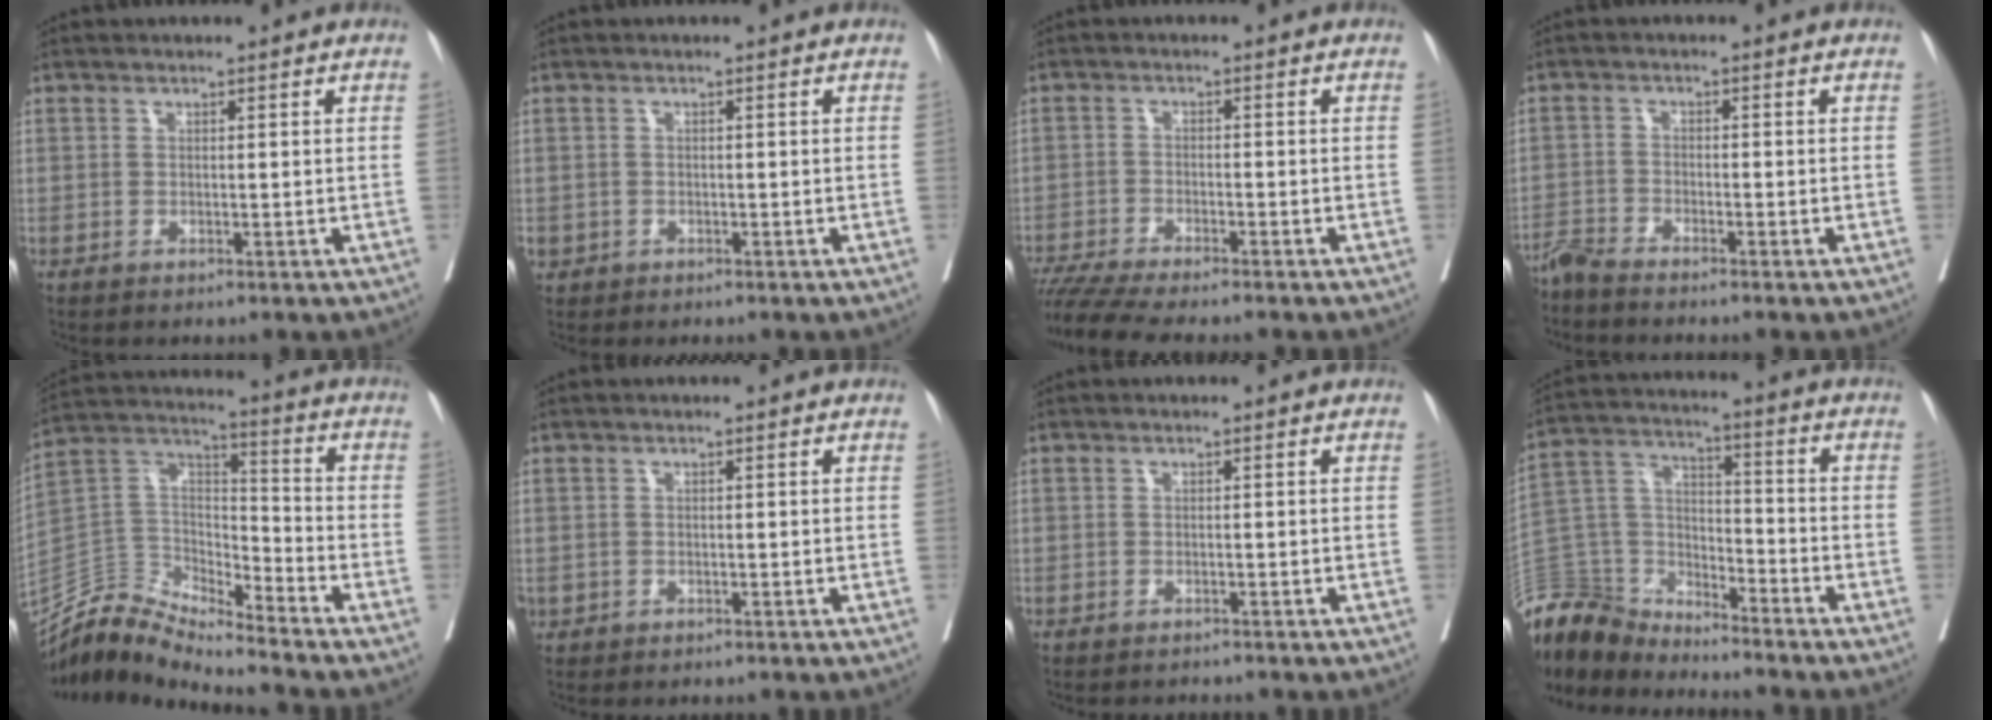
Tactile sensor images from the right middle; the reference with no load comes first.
{"total": 1.3, "force": [-0.5, 1.1, 0.3], "torque": [-0.008, 0.003, -0.005]}
{"total": 10.1, "force": [-8.9, 0.4, 4.8], "torque": [-0.072, -0.016, -0.143]}
{"total": 3.3, "force": [-3.2, -0.5, 0.6], "torque": [-0.010, -0.013, -0.065]}
{"total": 10.4, "force": [-10.4, 0.8, 0.3], "torque": [-0.004, 0.066, -0.203]}
{"total": 0.6, "force": [-0.2, 0.5, 0.1], "torque": [0.000, 0.003, -0.001]}
{"total": 1.1, "force": [-1.0, 0.2, -0.1], "torque": [-0.007, -0.004, -0.016]}
{"total": 14.7, "force": [-14.2, 3.0, 2.2], "torque": [-0.050, 0.028, -0.270]}